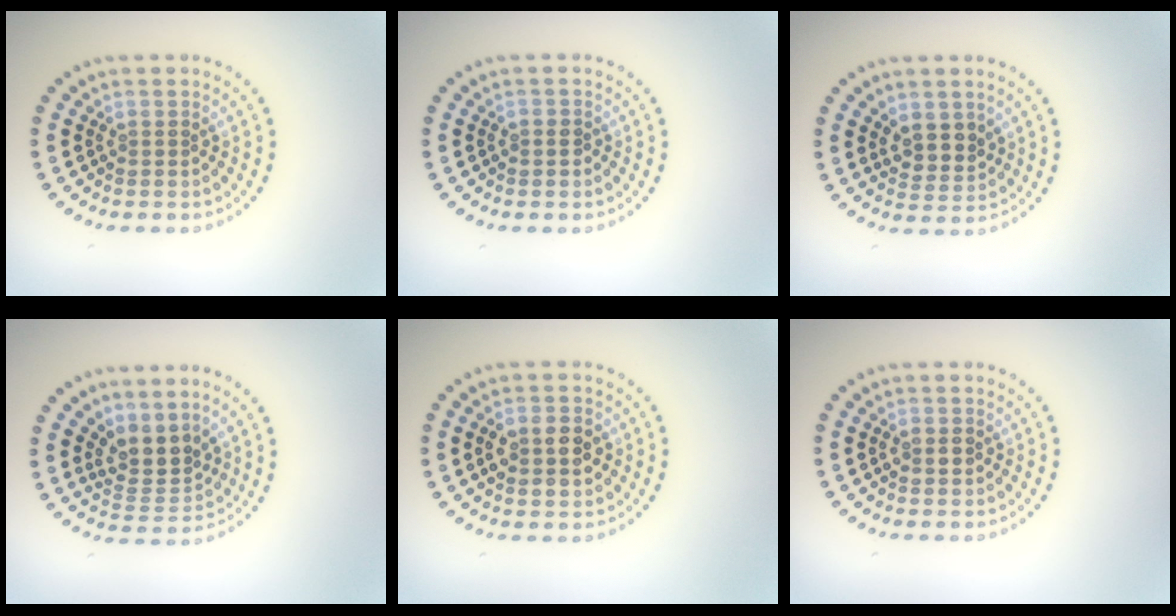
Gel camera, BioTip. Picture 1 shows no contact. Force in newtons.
{"total": 0.5, "press": 0.4, "slide": 0.3}
{"total": 2.5, "press": 2.3, "slide": 1.0}
{"total": 3.2, "press": 2.5, "slide": 2.0}
{"total": 3.8, "press": 3.8, "slide": 0.1}
{"total": 1.5, "press": 1.5, "slide": 0.2}